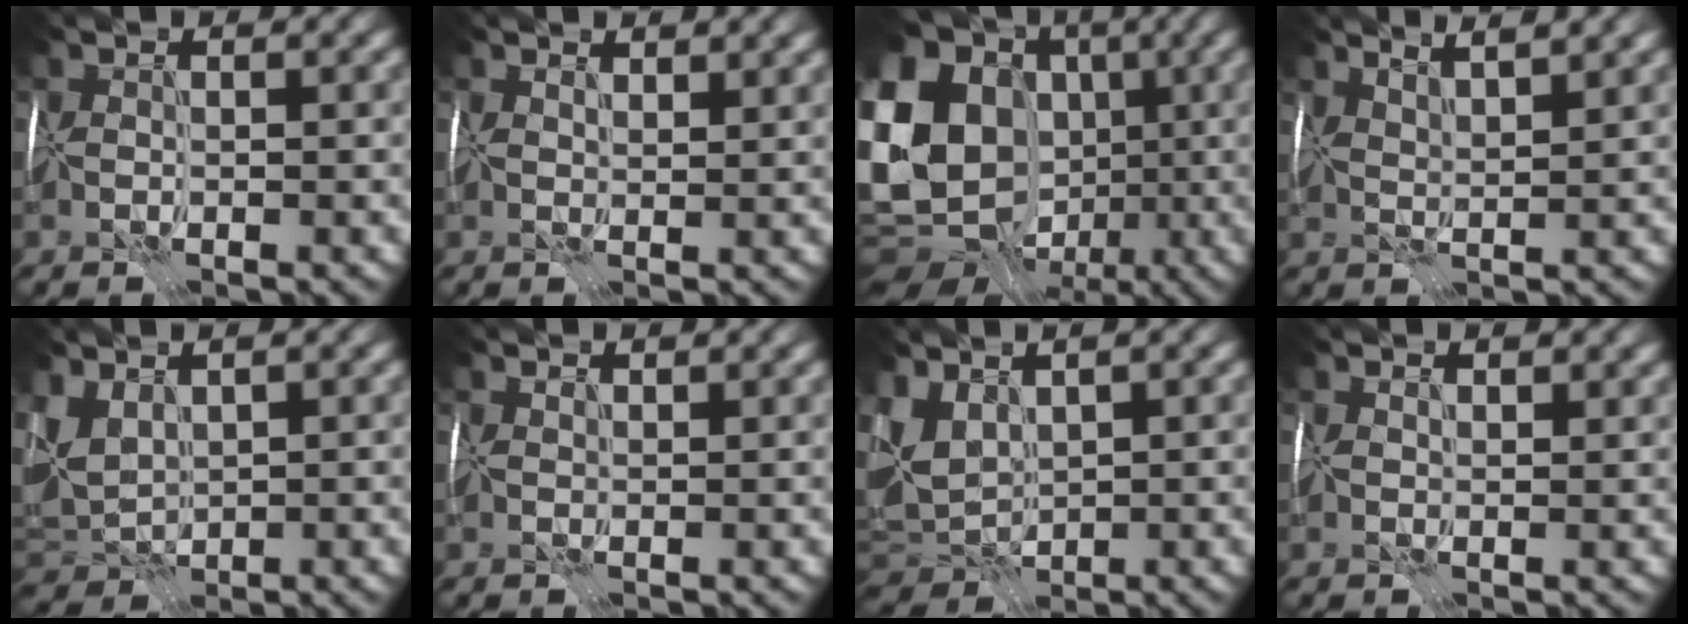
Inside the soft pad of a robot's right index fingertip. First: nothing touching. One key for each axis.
{"total": 2.1, "fx": 1.9, "fy": 0.4, "fz": 0.8, "tx": -0.013, "ty": -0.002, "tz": 0.029}
{"total": 20.7, "fx": -0.8, "fy": 16.8, "fz": 12.1, "tx": -0.249, "ty": 0.005, "tz": -0.050}
{"total": 4.0, "fx": 3.3, "fy": 0.6, "fz": 2.2, "tx": -0.022, "ty": 0.015, "tz": 0.032}
{"total": 3.3, "fx": 1.3, "fy": 2.2, "fz": 2.1, "tx": -0.055, "ty": 0.002, "tz": 0.021}
{"total": 1.1, "fx": 1.1, "fy": 0.1, "fz": 0.1, "tx": -0.005, "ty": -0.001, "tz": 0.017}
{"total": 4.0, "fx": 0.9, "fy": 2.7, "fz": 2.8, "tx": -0.064, "ty": 0.003, "tz": 0.014}
{"total": 1.4, "fx": 1.3, "fy": 0.3, "fz": 0.5, "tx": -0.010, "ty": -0.002, "tz": 0.021}